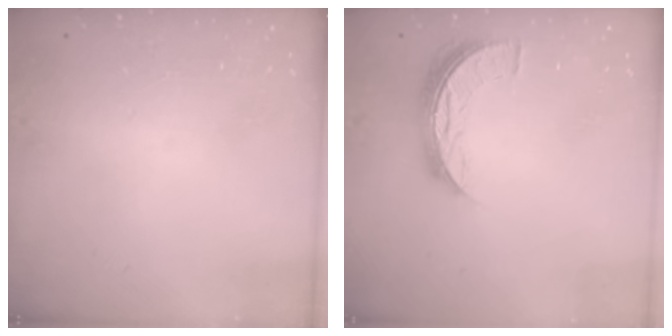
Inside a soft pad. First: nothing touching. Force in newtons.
{"total": 8.1, "press": 8.1, "slide": 0.4}